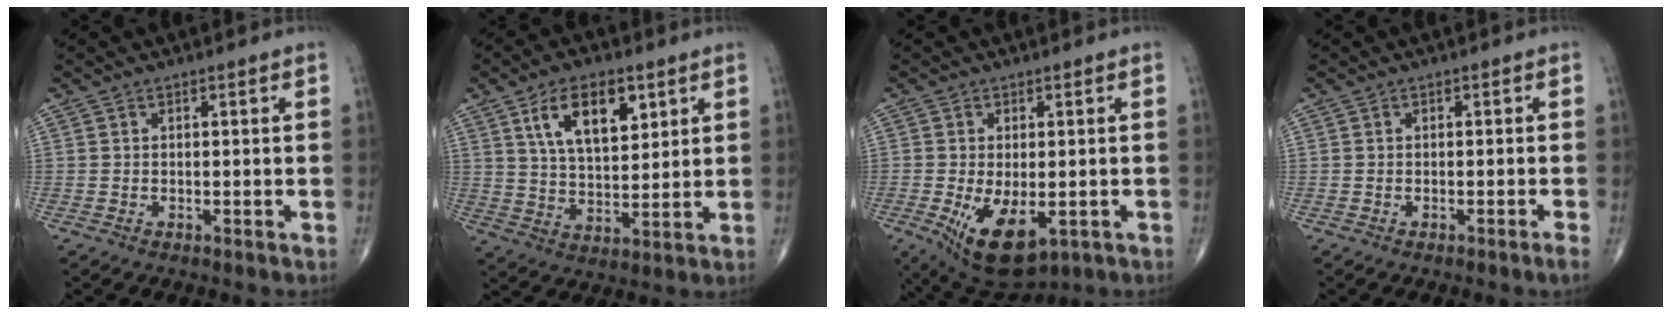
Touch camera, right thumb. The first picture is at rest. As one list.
[{"total": 12.1, "force": [5.5, 6.1, 8.9], "torque": [-0.131, -0.024, 0.104]}, {"total": 10.8, "force": [-3.3, 5.5, 8.7], "torque": [-0.138, -0.014, -0.037]}, {"total": 1.4, "force": [-0.9, -0.5, 1.0], "torque": [-0.020, 0.001, -0.016]}]